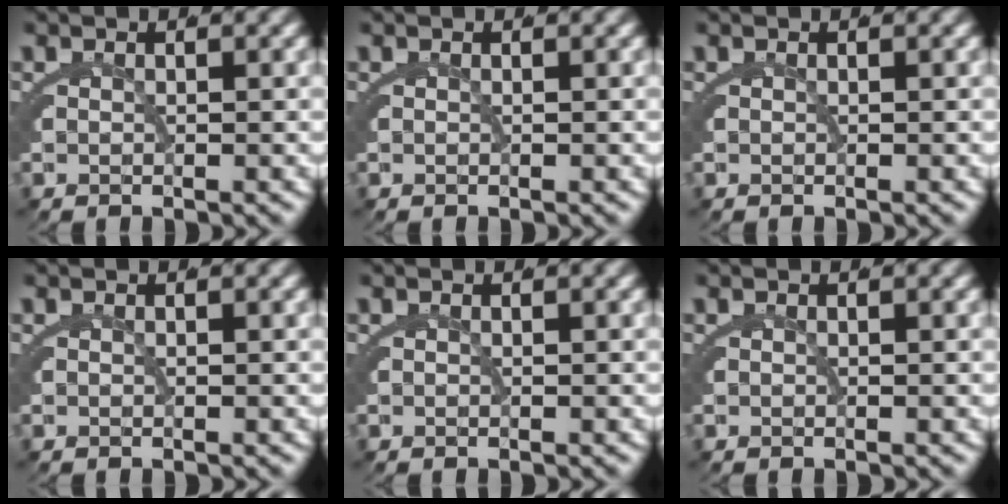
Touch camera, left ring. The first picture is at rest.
{"total": 0.0}
{"total": 0.0}
{"total": 0.0}
{"total": 0.0}
{"total": 0.0}